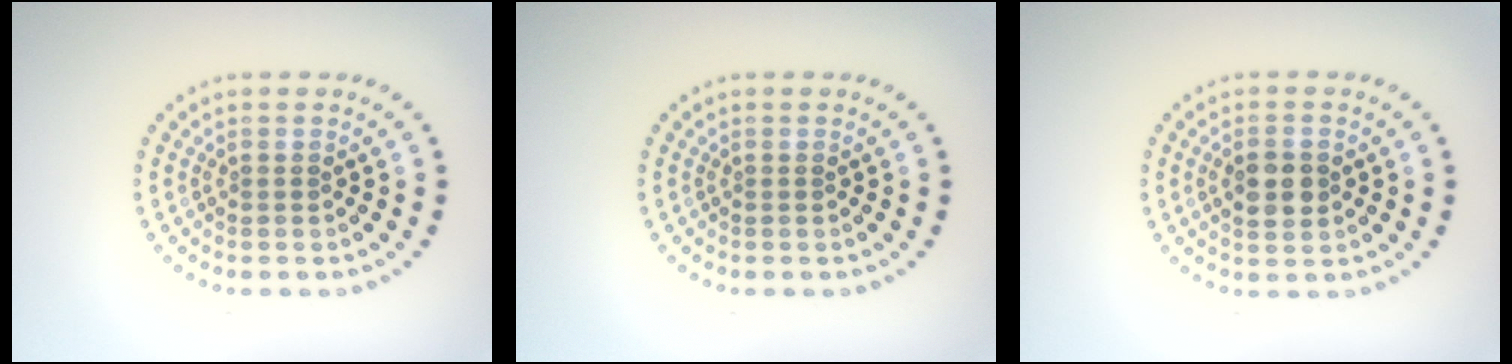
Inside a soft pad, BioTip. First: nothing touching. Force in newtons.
{"total": 0.0}
{"total": 3.1, "press": 3.1, "slide": 0.2}